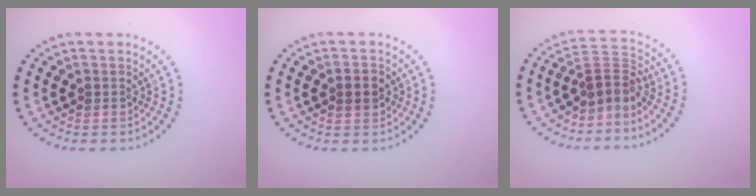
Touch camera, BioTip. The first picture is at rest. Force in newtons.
{"total": 1.9, "press": 1.9, "slide": 0.2}
{"total": 2.8, "press": 2.0, "slide": 1.9}